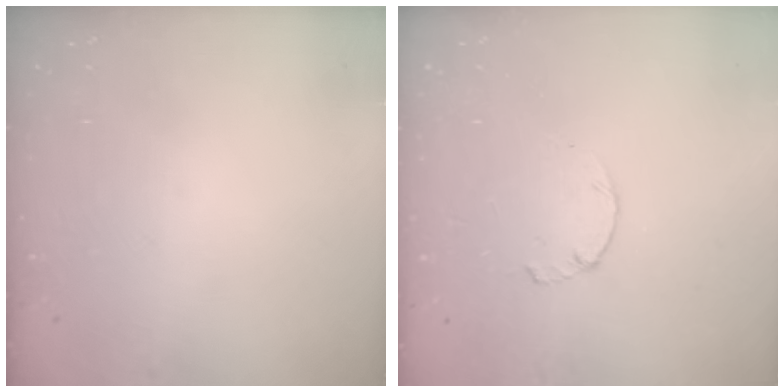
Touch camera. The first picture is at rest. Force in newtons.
{"total": 1.7, "press": 1.7, "slide": 0.3}